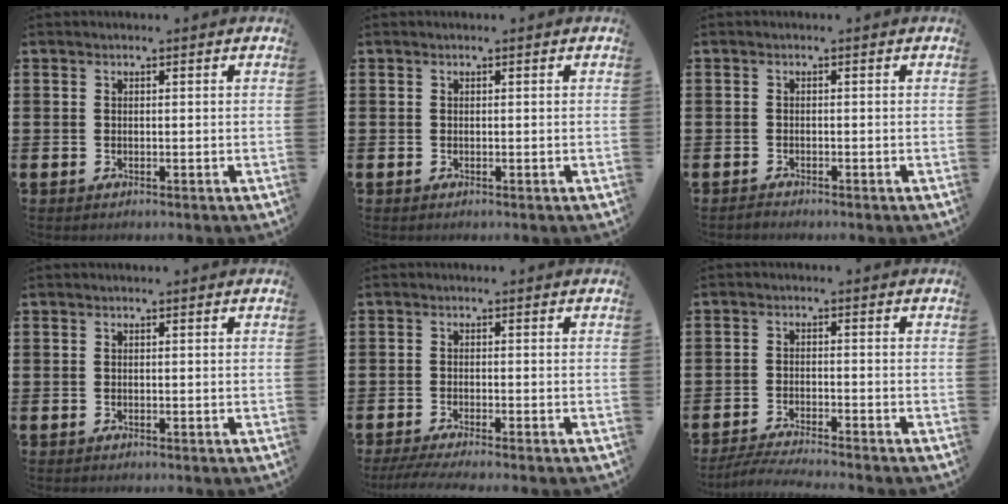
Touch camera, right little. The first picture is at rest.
{"total": 0.0}
{"total": 0.8, "force": [-0.8, 0.1, 0.1], "torque": [-0.004, -0.003, -0.016]}
{"total": 0.0}
{"total": 2.1, "force": [-1.6, 0.0, 1.4], "torque": [-0.020, -0.001, -0.029]}
{"total": 3.0, "force": [-2.8, -0.2, 1.0], "torque": [-0.015, -0.001, -0.055]}